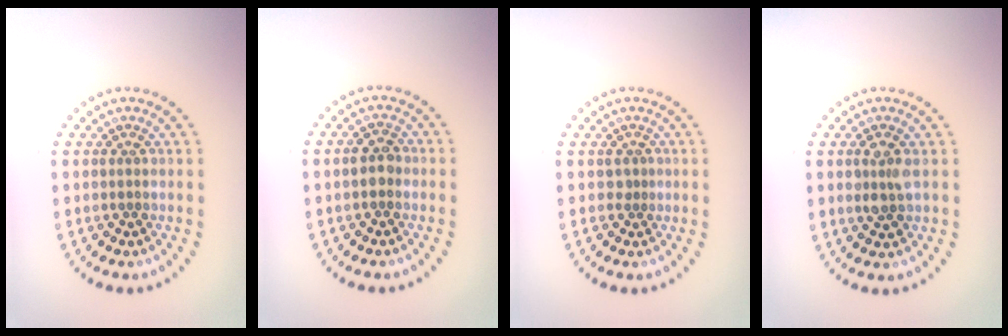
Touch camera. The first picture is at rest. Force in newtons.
{"total": 1.8, "press": 1.8, "slide": 0.2}
{"total": 0.6, "press": 0.3, "slide": 0.5}
{"total": 2.1, "press": 2.0, "slide": 0.3}